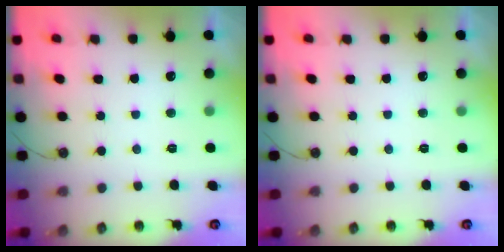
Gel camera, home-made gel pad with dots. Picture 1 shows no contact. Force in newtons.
{"total": 0.0}